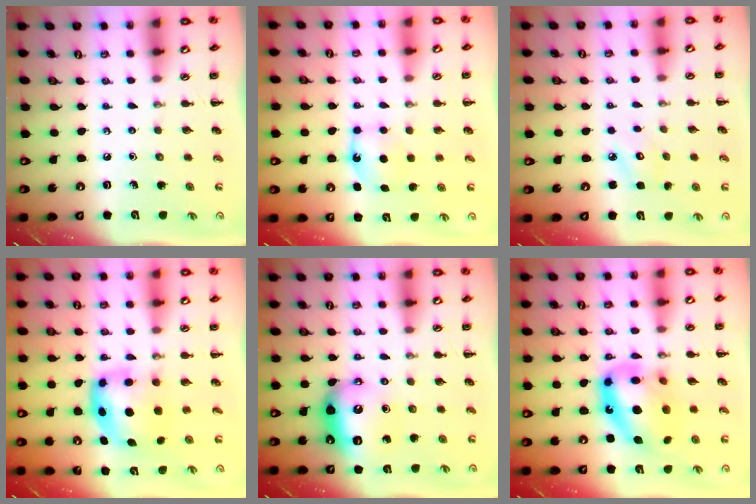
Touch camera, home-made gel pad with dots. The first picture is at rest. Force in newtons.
{"total": 6.1, "press": 5.8, "slide": 1.9}
{"total": 4.0, "press": 3.9, "slide": 0.8}
{"total": 5.9, "press": 5.9, "slide": 1.0}
{"total": 11.6, "press": 11.6, "slide": 1.2}
{"total": 16.9, "press": 16.3, "slide": 4.4}